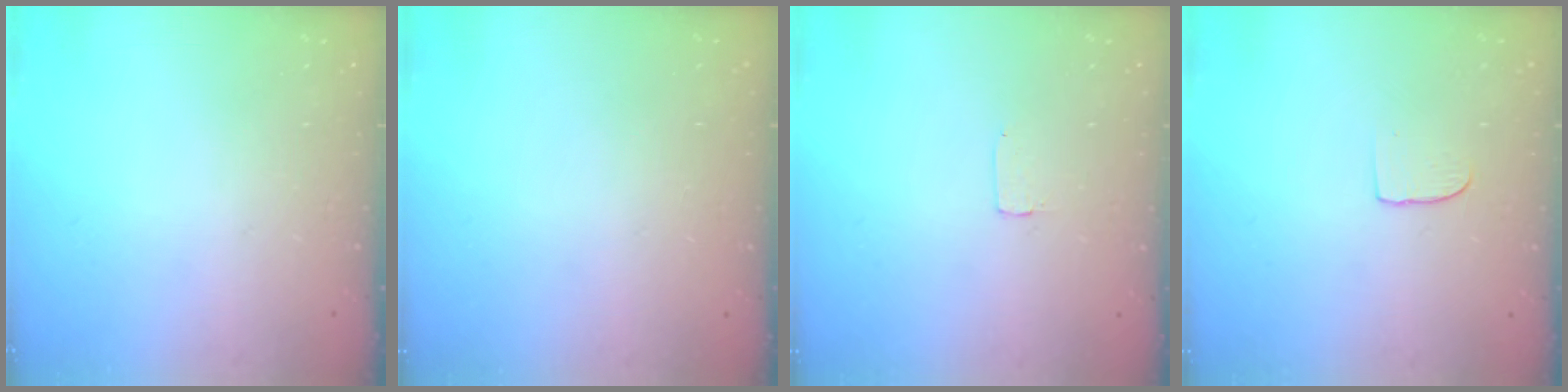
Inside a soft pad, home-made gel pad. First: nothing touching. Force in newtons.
{"total": 0.0}
{"total": 1.7, "press": 1.7, "slide": 0.1}
{"total": 4.7, "press": 4.7, "slide": 0.4}